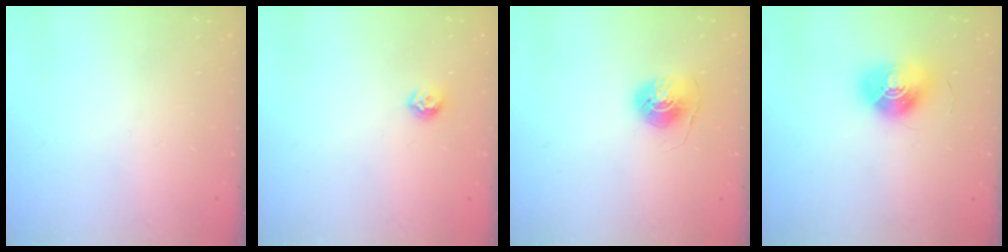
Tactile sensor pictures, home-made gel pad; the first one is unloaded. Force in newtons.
{"total": 7.2, "press": 7.1, "slide": 1.0}
{"total": 6.8, "press": 6.8, "slide": 0.4}
{"total": 12.7, "press": 12.7, "slide": 0.5}